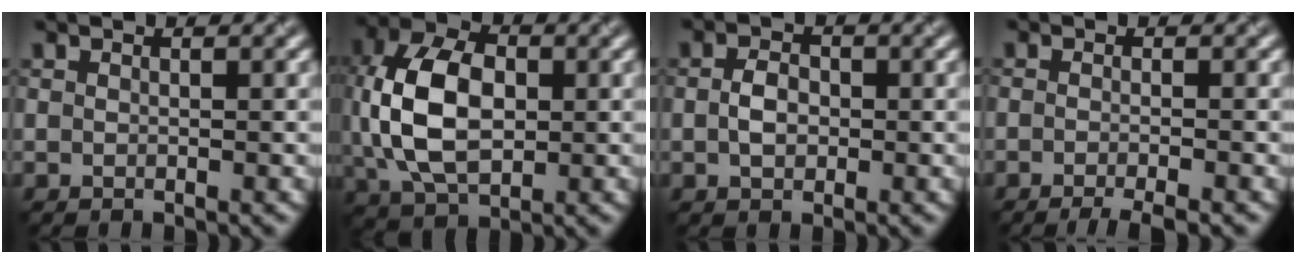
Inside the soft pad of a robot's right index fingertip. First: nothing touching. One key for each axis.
{"total": 10.1, "fx": -0.1, "fy": 6.8, "fz": 7.5, "tx": -0.174, "ty": 0.016, "tz": 0.004}
{"total": 2.1, "fx": -0.7, "fy": 1.5, "fz": 1.4, "tx": -0.027, "ty": 0.009, "tz": -0.007}
{"total": 3.2, "fx": -2.3, "fy": 0.5, "fz": 2.2, "tx": -0.020, "ty": 0.005, "tz": -0.033}